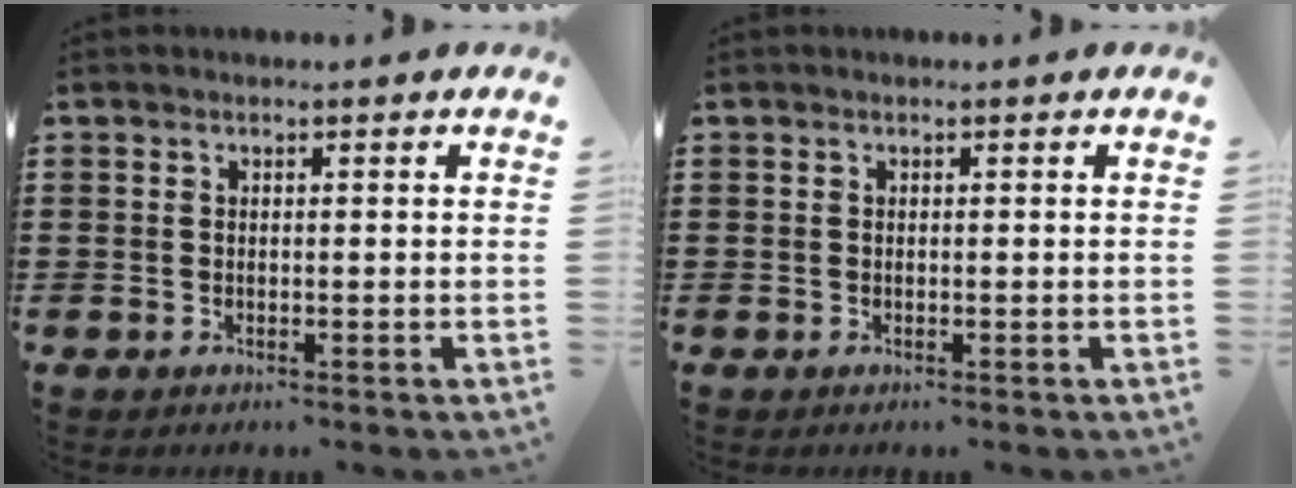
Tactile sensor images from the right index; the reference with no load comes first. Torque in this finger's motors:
{"motor_torque": [-0.05, 0.75, 0.00, 0.00]}